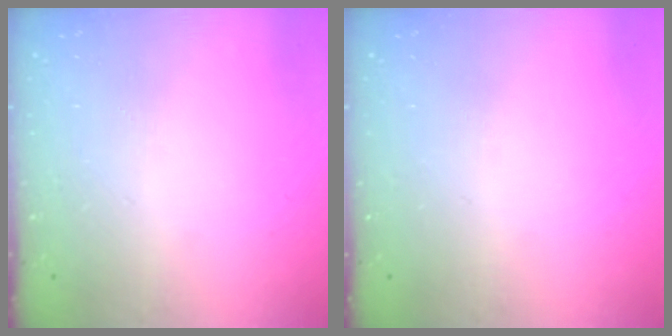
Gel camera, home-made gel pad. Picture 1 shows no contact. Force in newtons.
{"total": 0.0}